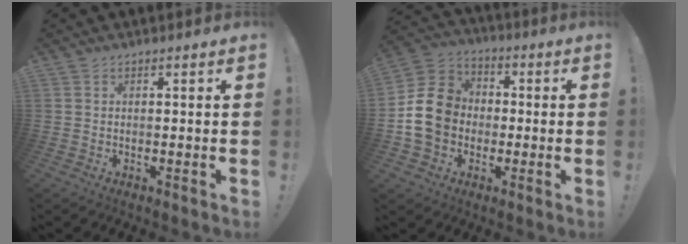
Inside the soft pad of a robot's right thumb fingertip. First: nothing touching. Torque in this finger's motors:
{"motor_torque": [0.20, 0.40, 0.89, -1.00, 0.13]}